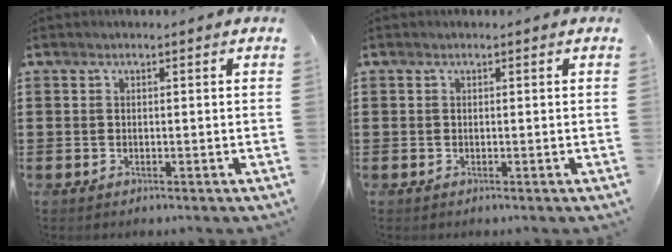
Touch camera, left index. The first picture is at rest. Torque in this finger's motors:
{"motor_torque": [0.00, 0.00, 0.00, 0.00]}